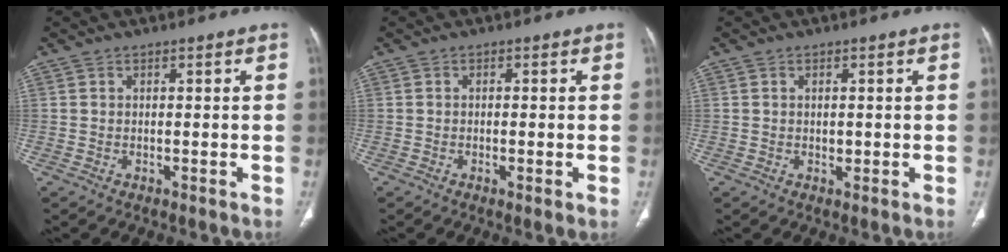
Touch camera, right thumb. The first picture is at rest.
{"total": 2.1, "force": [-0.5, 0.3, 2.0], "torque": [-0.039, -0.006, -0.010]}
{"total": 1.1, "force": [0.1, 0.8, 0.9], "torque": [-0.011, -0.001, 0.002]}